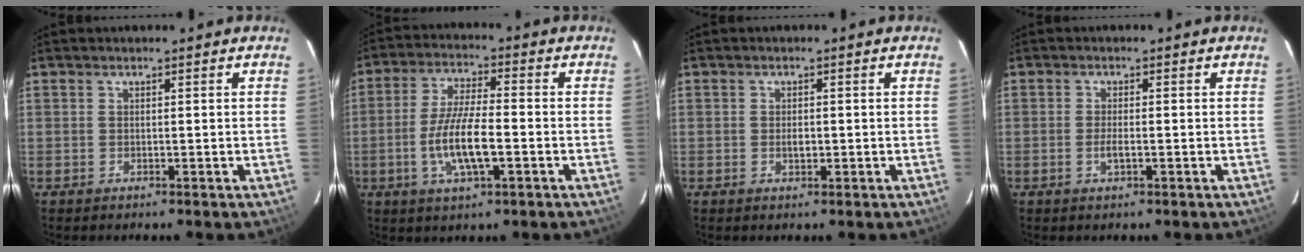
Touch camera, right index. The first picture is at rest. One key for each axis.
{"total": 10.1, "fx": -2.9, "fy": 2.6, "fz": 9.3, "tx": -0.186, "ty": -0.005, "tz": -0.055}
{"total": 1.6, "fx": -0.3, "fy": 0.9, "fz": 1.3, "tx": -0.022, "ty": -0.001, "tz": -0.004}
{"total": 2.1, "fx": -0.7, "fy": 0.5, "fz": 1.9, "tx": -0.039, "ty": -0.003, "tz": -0.013}